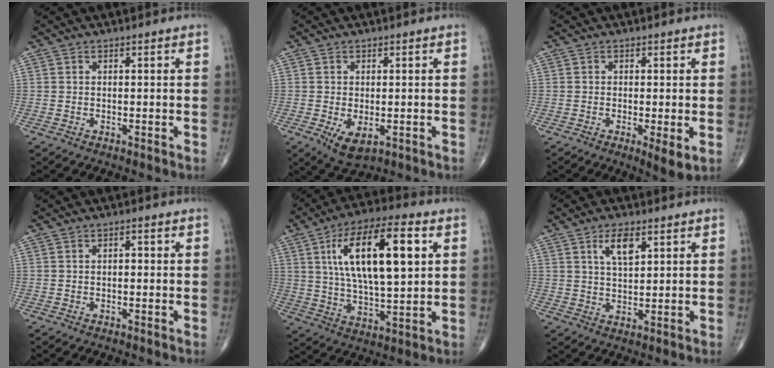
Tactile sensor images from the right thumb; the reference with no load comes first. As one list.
[{"total": 4.9, "force": [-1.4, 2.6, 4.0], "torque": [-0.067, -0.012, -0.014]}, {"total": 3.7, "force": [-0.8, 0.8, 3.5], "torque": [-0.061, -0.014, -0.018]}, {"total": 1.2, "force": [0.1, 0.6, 1.0], "torque": [-0.013, 0.002, -0.001]}, {"total": 19.9, "force": [5.6, 7.3, 17.6], "torque": [-0.292, -0.001, 0.095]}, {"total": 5.5, "force": [2.7, 2.3, 4.3], "torque": [-0.069, -0.012, 0.050]}]